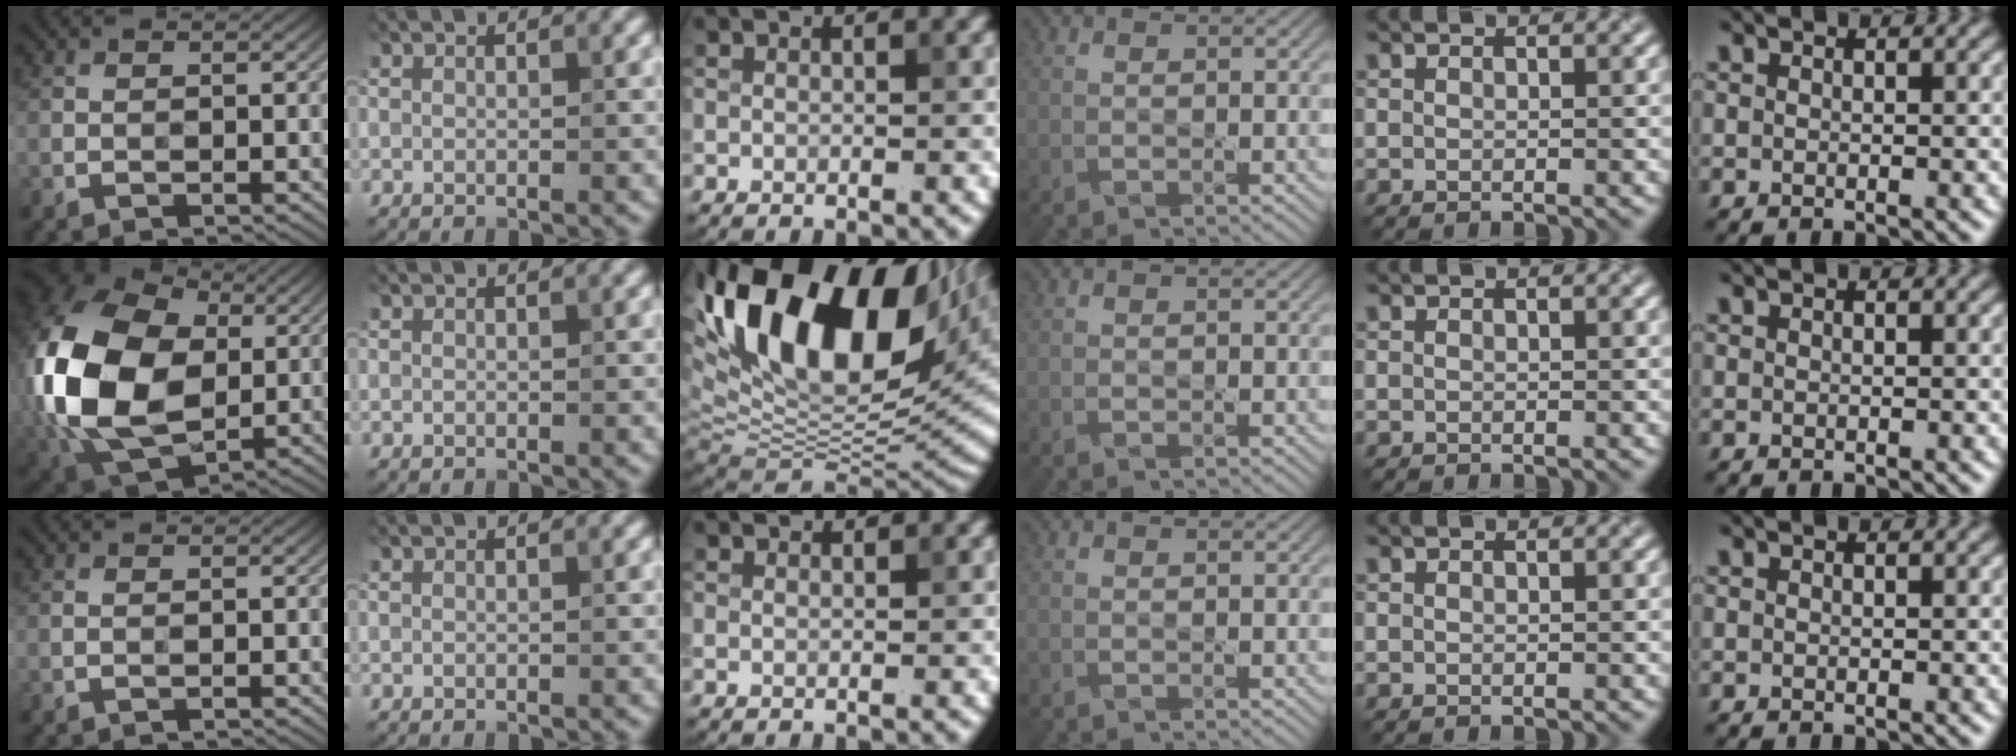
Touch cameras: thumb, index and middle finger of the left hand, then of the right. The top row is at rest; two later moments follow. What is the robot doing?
{"motion": "pour", "object": "watering can"}